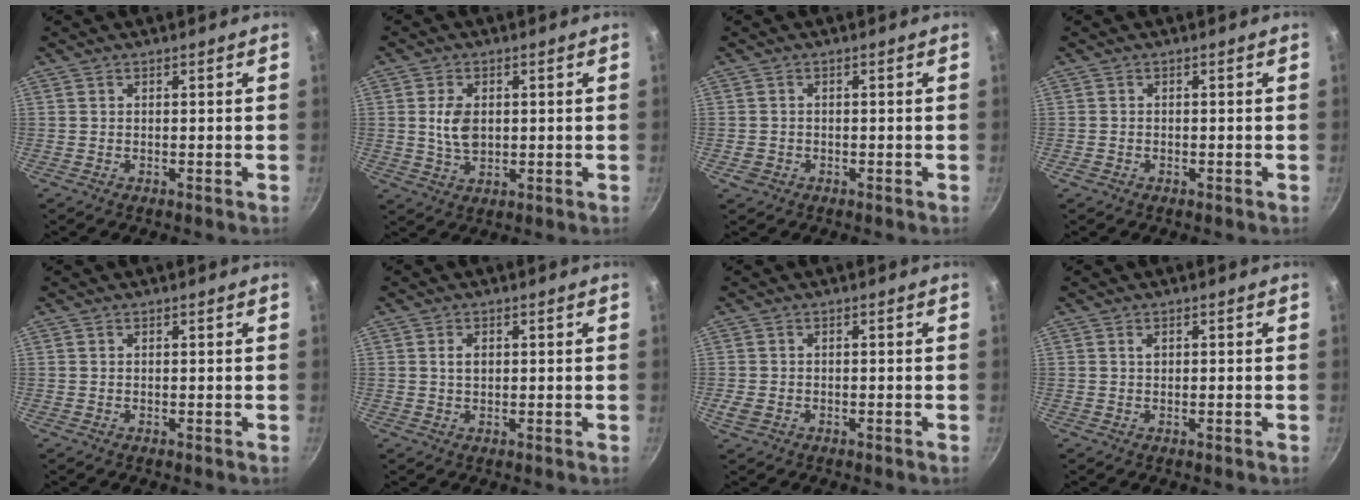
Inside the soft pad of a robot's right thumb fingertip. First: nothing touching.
{"total": 5.9, "force": [0.7, 3.8, 4.5], "torque": [-0.077, -0.007, 0.015]}
{"total": 1.9, "force": [-0.7, 1.6, 0.7], "torque": [-0.011, 0.003, -0.009]}
{"total": 0.9, "force": [-0.5, 0.6, 0.4], "torque": [-0.011, 0.003, -0.009]}
{"total": 0.0}
{"total": 2.1, "force": [0.4, 1.4, 1.5], "torque": [-0.023, 0.001, 0.007]}
{"total": 2.3, "force": [-0.9, 1.6, 1.4], "torque": [-0.033, 0.003, -0.014]}
{"total": 1.0, "force": [0.1, 0.5, 0.9], "torque": [-0.017, 0.003, 0.000]}